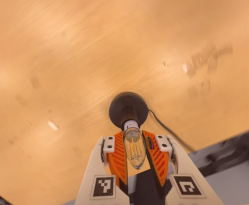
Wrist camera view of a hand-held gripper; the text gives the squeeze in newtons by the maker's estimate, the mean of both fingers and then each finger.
{"total": 14.3, "left": 14.0, "right": 14.7}